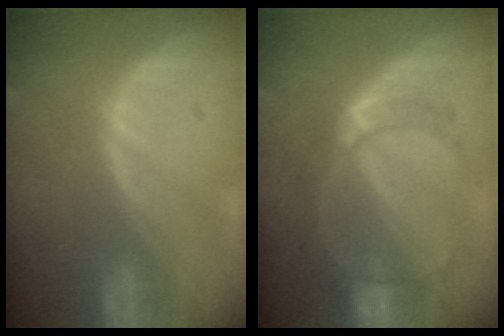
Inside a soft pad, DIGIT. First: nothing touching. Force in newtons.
{"total": 7.2, "press": 6.5, "slide": 3.1}